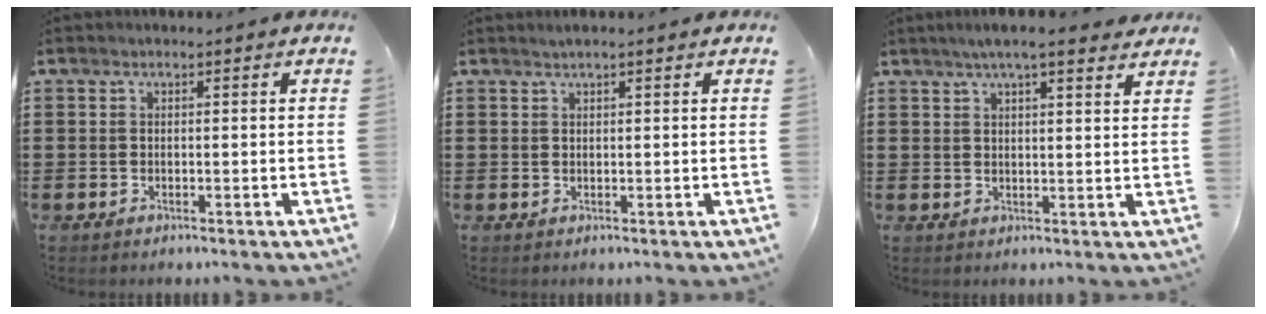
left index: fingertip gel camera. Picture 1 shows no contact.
{"total": 0.9, "force": [0.7, 0.0, 0.5], "torque": [-0.010, 0.000, 0.014]}
{"total": 4.9, "force": [3.9, 0.5, 2.9], "torque": [-0.064, -0.001, 0.068]}